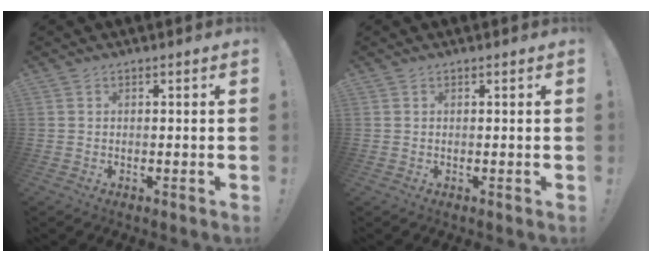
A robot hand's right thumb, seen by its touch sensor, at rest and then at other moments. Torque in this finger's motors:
{"motor_torque": [-0.15, 0.22, -0.47, 0.67, -0.02]}